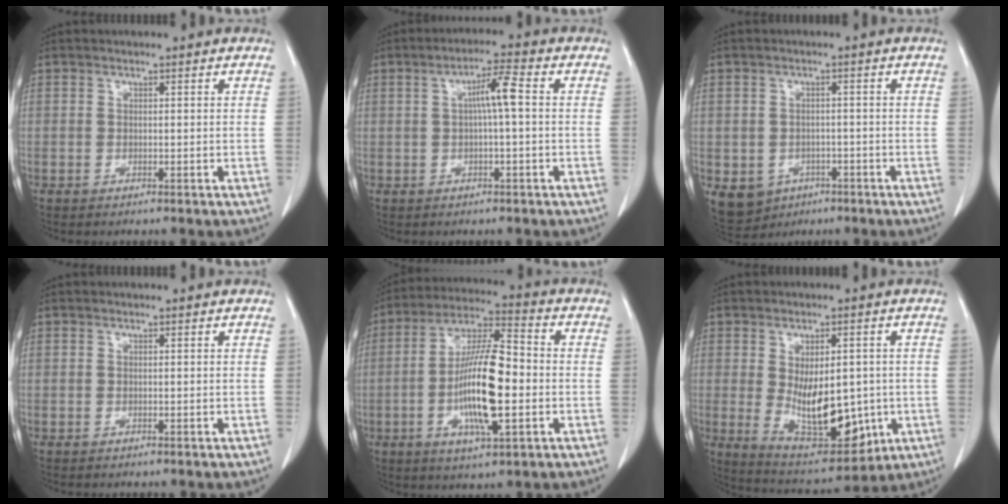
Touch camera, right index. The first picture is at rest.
{"total": 4.6, "force": [0.5, 0.4, 4.5], "torque": [-0.078, 0.012, 0.006]}
{"total": 8.6, "force": [-4.0, 7.1, 2.7], "torque": [-0.061, 0.006, -0.048]}
{"total": 0.0}
{"total": 14.6, "force": [-2.6, 3.0, 14.0], "torque": [-0.264, 0.002, -0.046]}
{"total": 13.6, "force": [-1.6, 6.2, 12.0], "torque": [-0.195, -0.015, -0.001]}